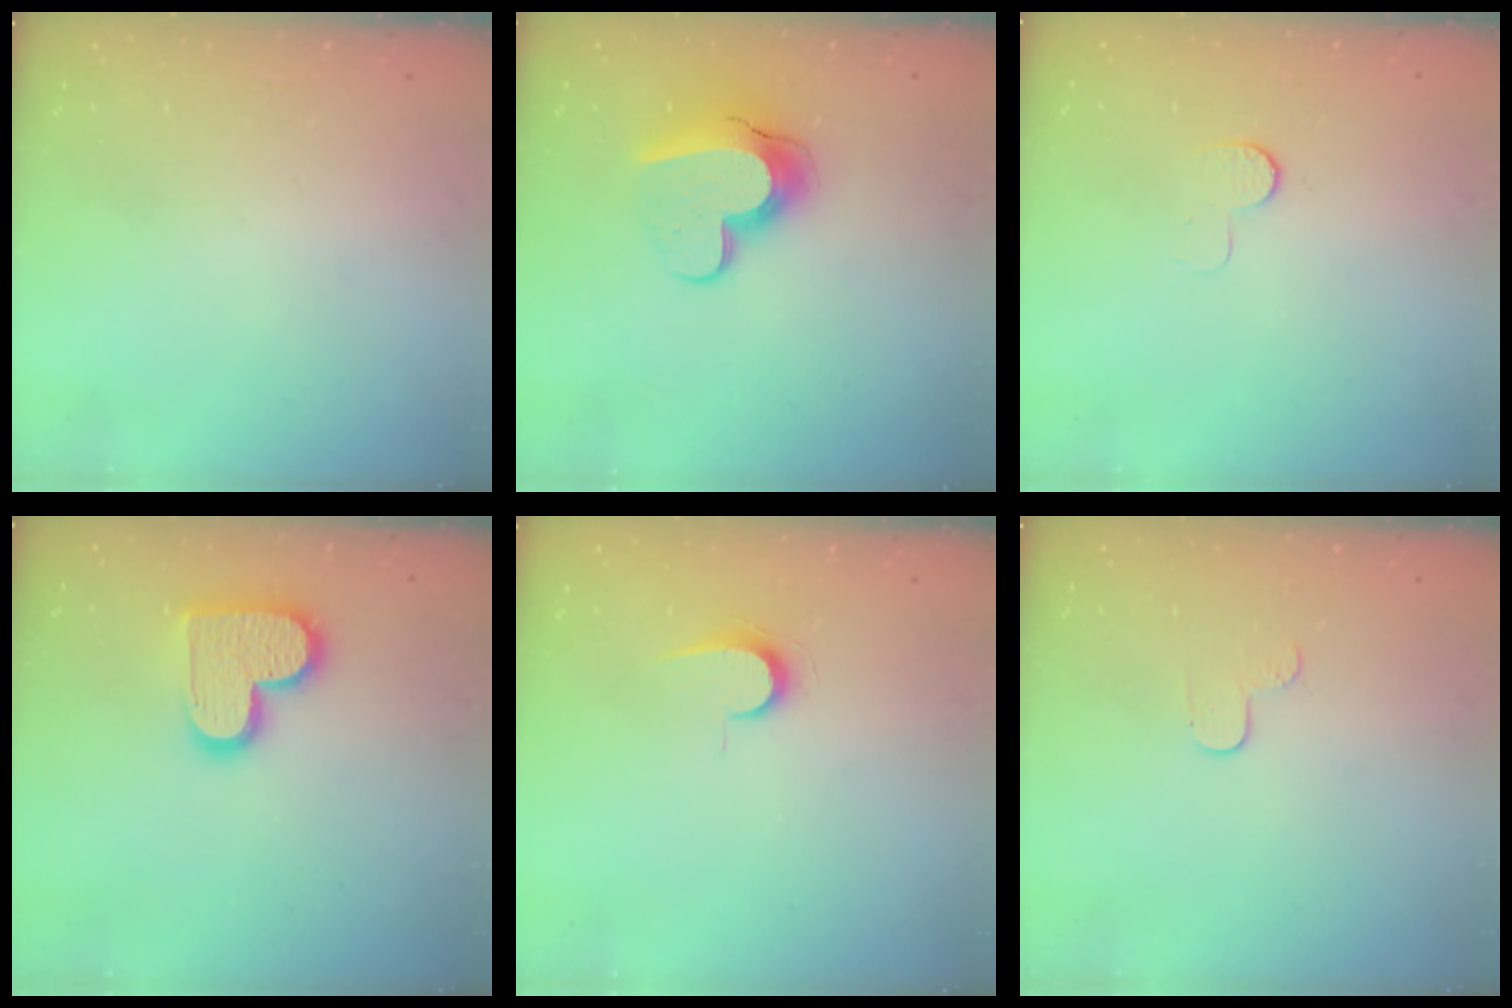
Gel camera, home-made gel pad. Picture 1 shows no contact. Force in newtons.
{"total": 13.1, "press": 13.0, "slide": 1.2}
{"total": 5.7, "press": 5.6, "slide": 0.6}
{"total": 13.8, "press": 13.8, "slide": 0.6}
{"total": 5.9, "press": 5.9, "slide": 0.6}
{"total": 4.3, "press": 4.2, "slide": 0.5}